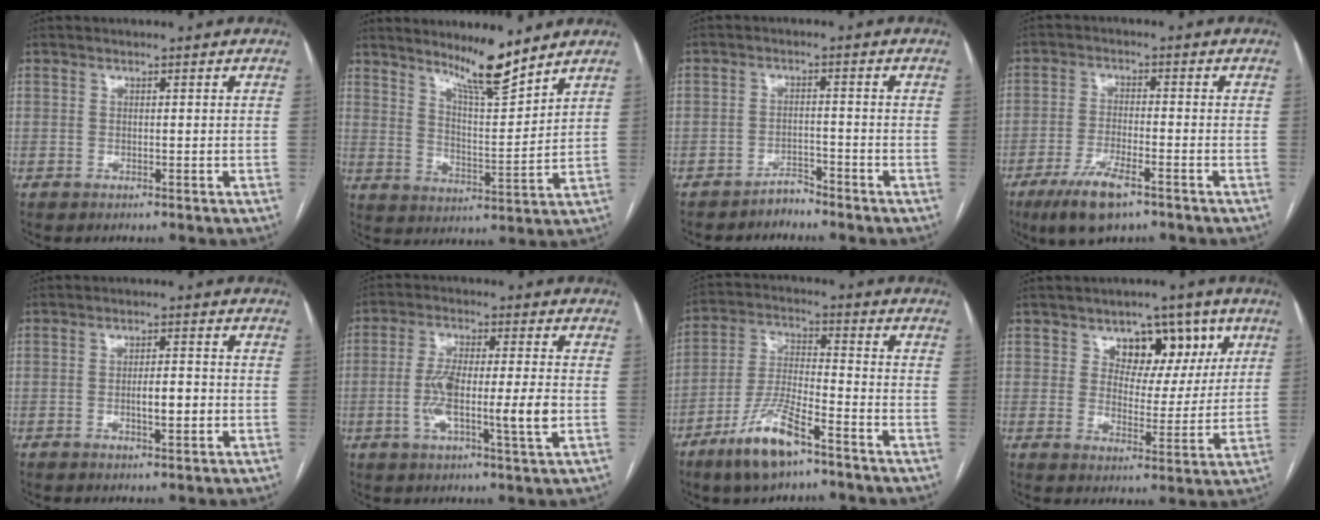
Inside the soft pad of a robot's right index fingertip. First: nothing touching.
{"total": 8.8, "force": [7.4, 0.1, 4.9], "torque": [-0.085, -0.020, 0.131]}
{"total": 2.4, "force": [-2.3, 0.7, 0.1], "torque": [0.005, -0.001, -0.037]}
{"total": 8.1, "force": [-5.1, 1.8, 6.0], "torque": [-0.119, -0.015, -0.088]}
{"total": 4.0, "force": [-1.0, 0.9, 3.7], "torque": [-0.063, 0.000, -0.014]}
{"total": 10.6, "force": [-1.9, 1.1, 10.4], "torque": [-0.192, 0.002, -0.036]}
{"total": 10.9, "force": [-6.9, 2.5, 8.0], "torque": [-0.165, -0.017, -0.128]}
{"total": 9.3, "force": [4.5, 5.9, 5.6], "torque": [-0.064, 0.015, 0.069]}